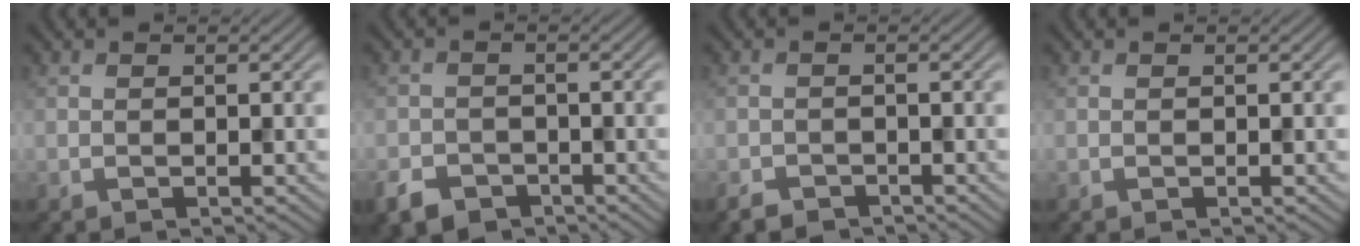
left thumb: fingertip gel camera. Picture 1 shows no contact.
{"total": 3.8, "force": [-2.7, 2.3, 1.1], "torque": [-0.034, -0.008, -0.057]}
{"total": 2.0, "force": [-1.8, 0.9, 0.2], "torque": [-0.010, -0.004, -0.040]}
{"total": 0.0}